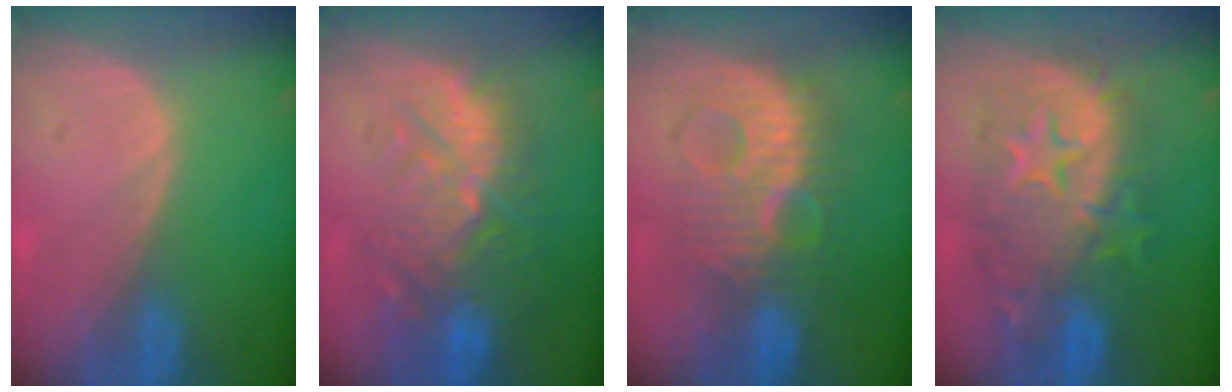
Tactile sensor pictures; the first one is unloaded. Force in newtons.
{"total": 11.1, "press": 9.9, "slide": 5.0}
{"total": 9.6, "press": 9.6, "slide": 0.1}
{"total": 12.6, "press": 12.6, "slide": 1.1}